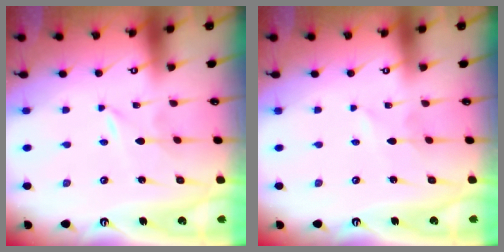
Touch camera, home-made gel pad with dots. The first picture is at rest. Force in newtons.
{"total": 1.2, "press": 1.1, "slide": 0.2}